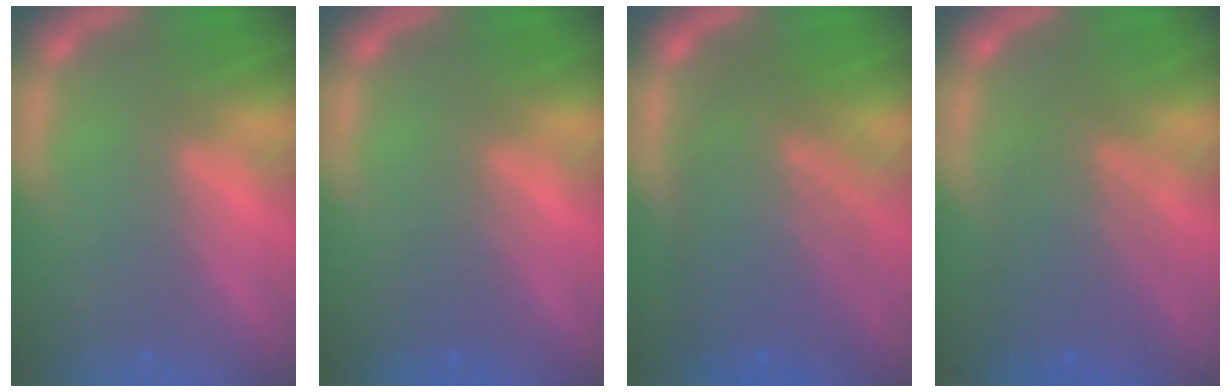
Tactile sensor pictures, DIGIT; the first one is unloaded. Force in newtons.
{"total": 2.0}
{"total": 8.5}
{"total": 5.5}